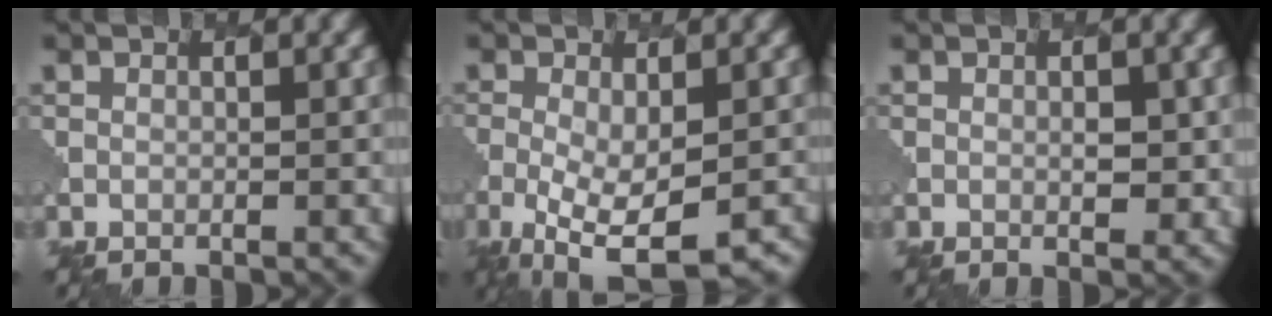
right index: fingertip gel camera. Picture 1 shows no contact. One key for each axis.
{"total": 8.0, "fx": -2.7, "fy": 3.6, "fz": 6.6, "tx": -0.126, "ty": -0.033, "tz": -0.028}
{"total": 1.7, "fx": 0.4, "fy": 0.9, "fz": 1.4, "tx": -0.017, "ty": -0.004, "tz": 0.008}